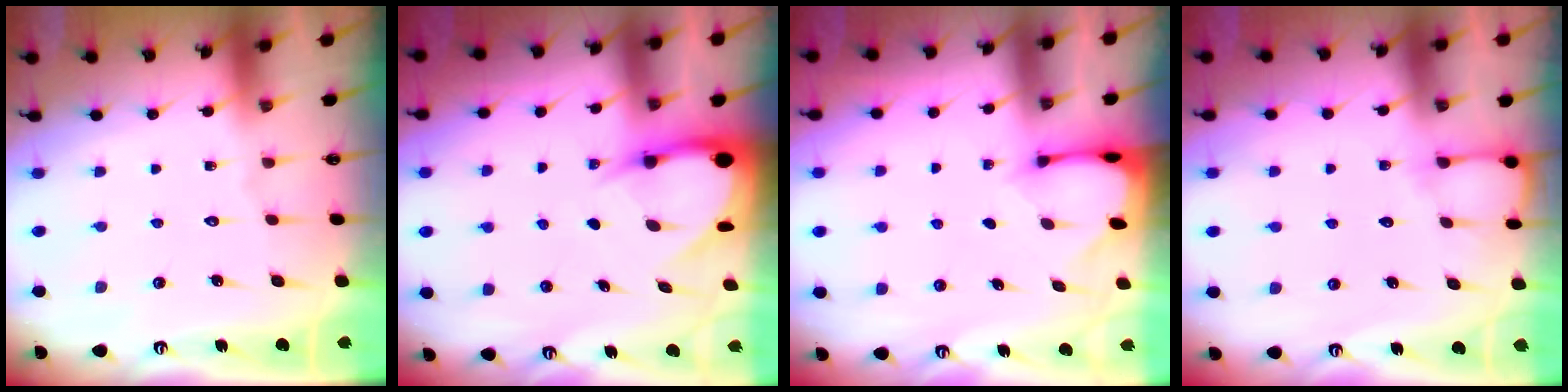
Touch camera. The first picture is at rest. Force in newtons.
{"total": 5.2, "press": 5.1, "slide": 0.7}
{"total": 2.7, "press": 2.7, "slide": 0.3}
{"total": 4.9, "press": 4.9, "slide": 0.5}